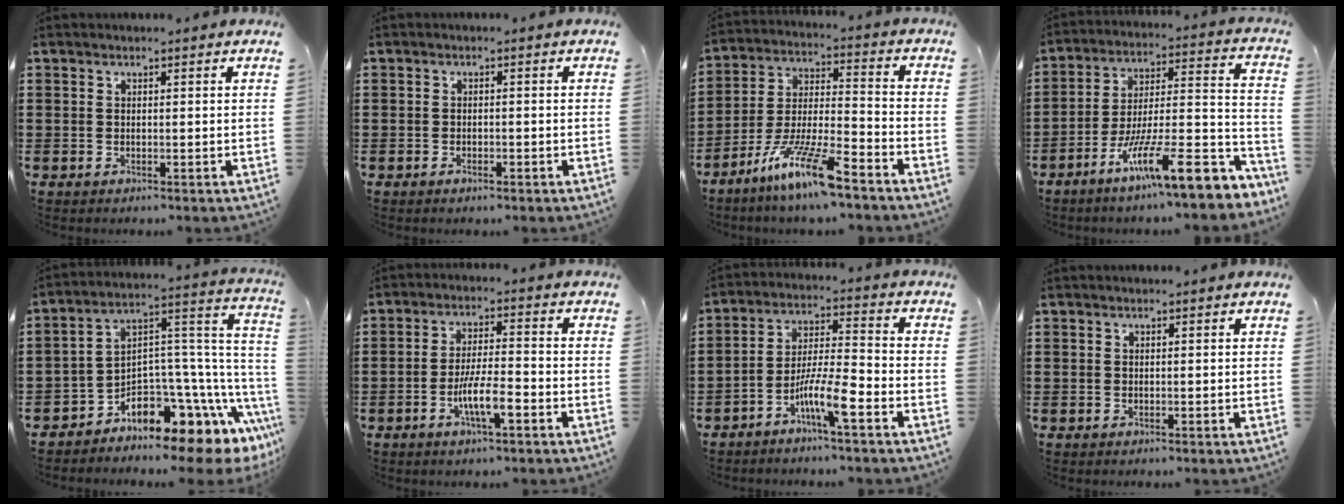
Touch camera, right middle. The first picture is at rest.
{"total": 1.3, "force": [-1.0, 0.6, 0.8], "torque": [-0.017, -0.001, -0.019]}
{"total": 11.6, "force": [-8.6, 1.3, 7.7], "torque": [-0.159, 0.008, -0.170]}
{"total": 13.8, "force": [-8.9, 2.0, 10.4], "torque": [-0.152, 0.008, -0.156]}
{"total": 7.0, "force": [-5.7, 2.3, 3.3], "torque": [-0.084, -0.042, -0.123]}
{"total": 6.2, "force": [-2.7, 1.4, 5.4], "torque": [-0.108, -0.004, -0.054]}
{"total": 7.6, "force": [-4.7, 1.0, 5.9], "torque": [-0.116, -0.003, -0.090]}
{"total": 0.0}